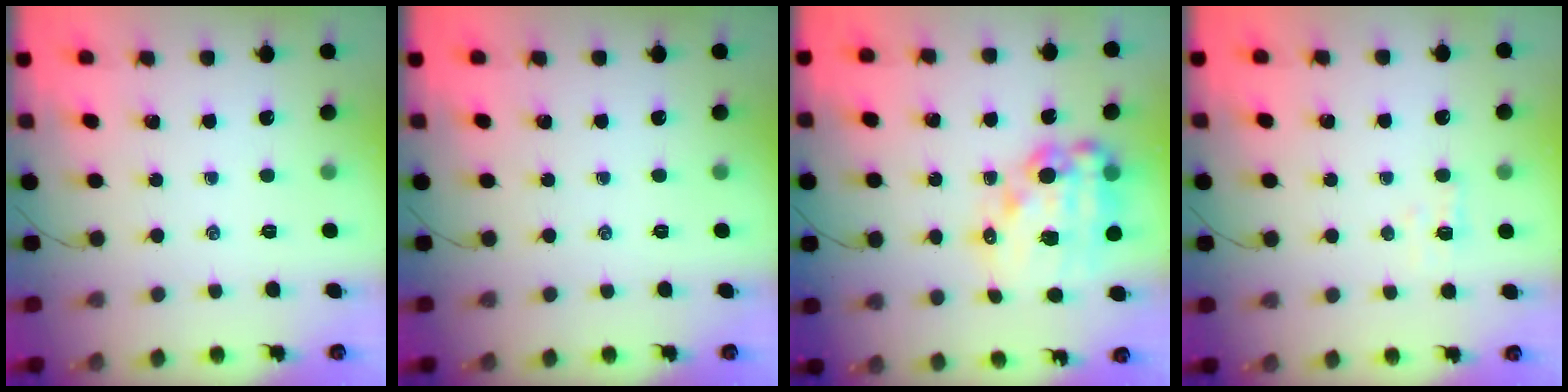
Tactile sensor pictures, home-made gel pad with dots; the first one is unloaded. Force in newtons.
{"total": 0.0}
{"total": 17.3, "press": 16.9, "slide": 3.6}
{"total": 2.9, "press": 2.8, "slide": 1.0}